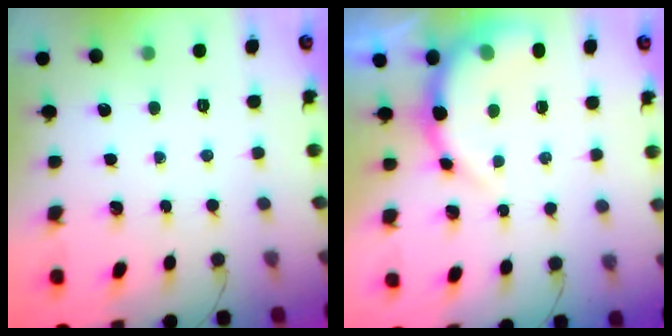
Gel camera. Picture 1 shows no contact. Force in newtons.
{"total": 8.8, "press": 8.6, "slide": 1.9}